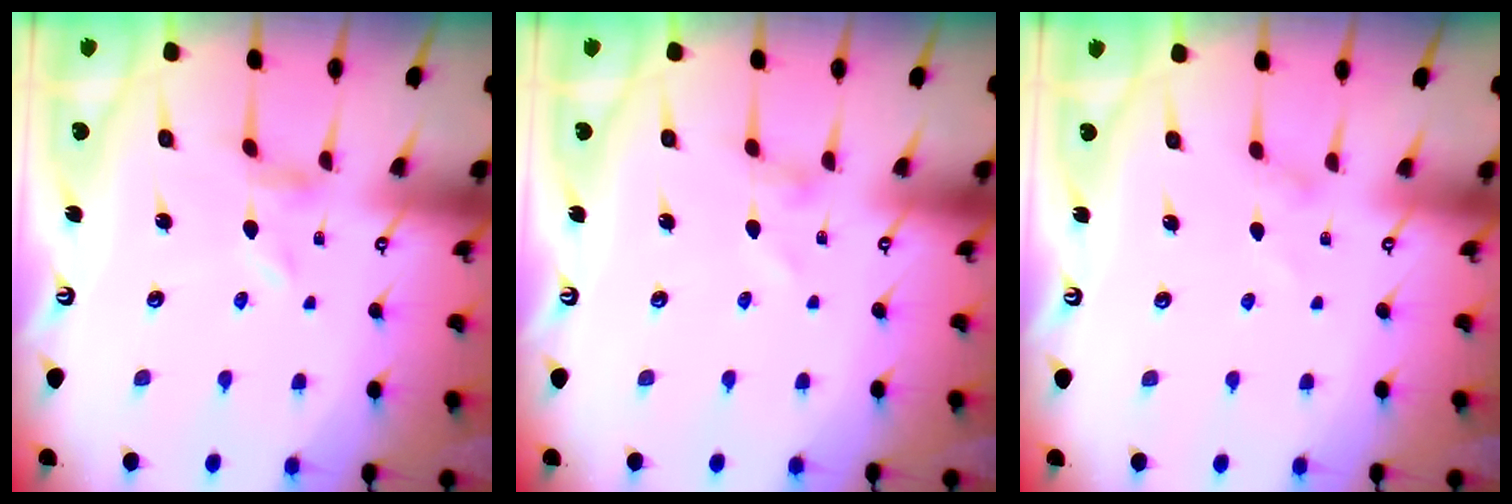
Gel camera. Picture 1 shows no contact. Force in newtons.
{"total": 0.7, "press": 0.7, "slide": 0.1}
{"total": 0.5, "press": 0.5, "slide": 0.1}